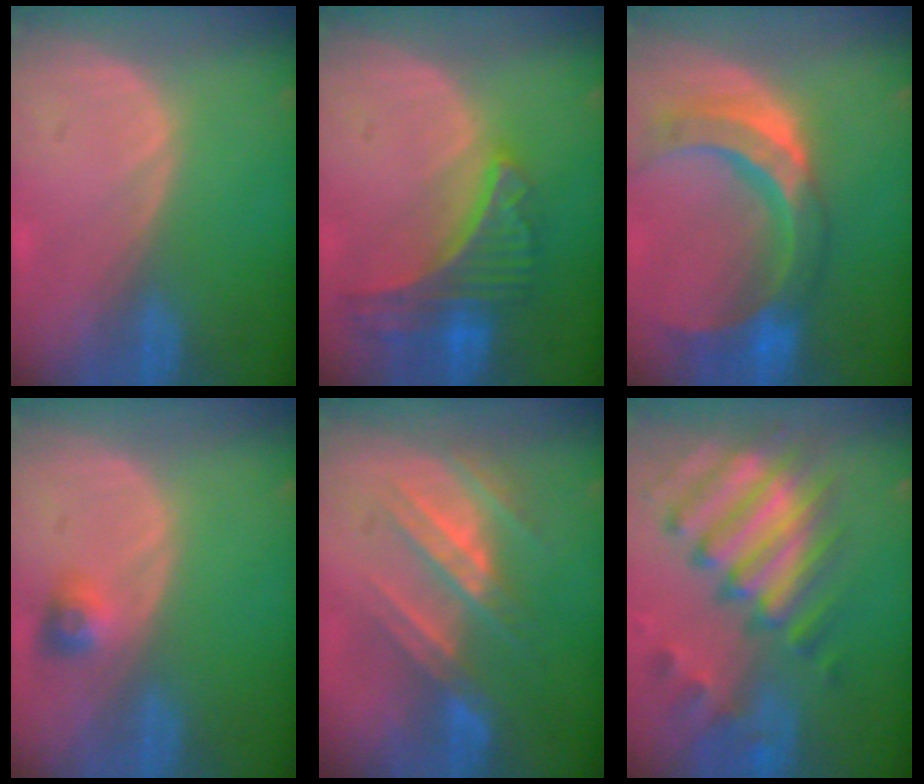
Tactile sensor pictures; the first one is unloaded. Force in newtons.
{"total": 9.0, "press": 7.9, "slide": 4.4}
{"total": 11.6, "press": 9.8, "slide": 6.2}
{"total": 2.9, "press": 2.6, "slide": 1.2}
{"total": 7.8, "press": 7.6, "slide": 1.7}
{"total": 12.3, "press": 10.6, "slide": 6.2}